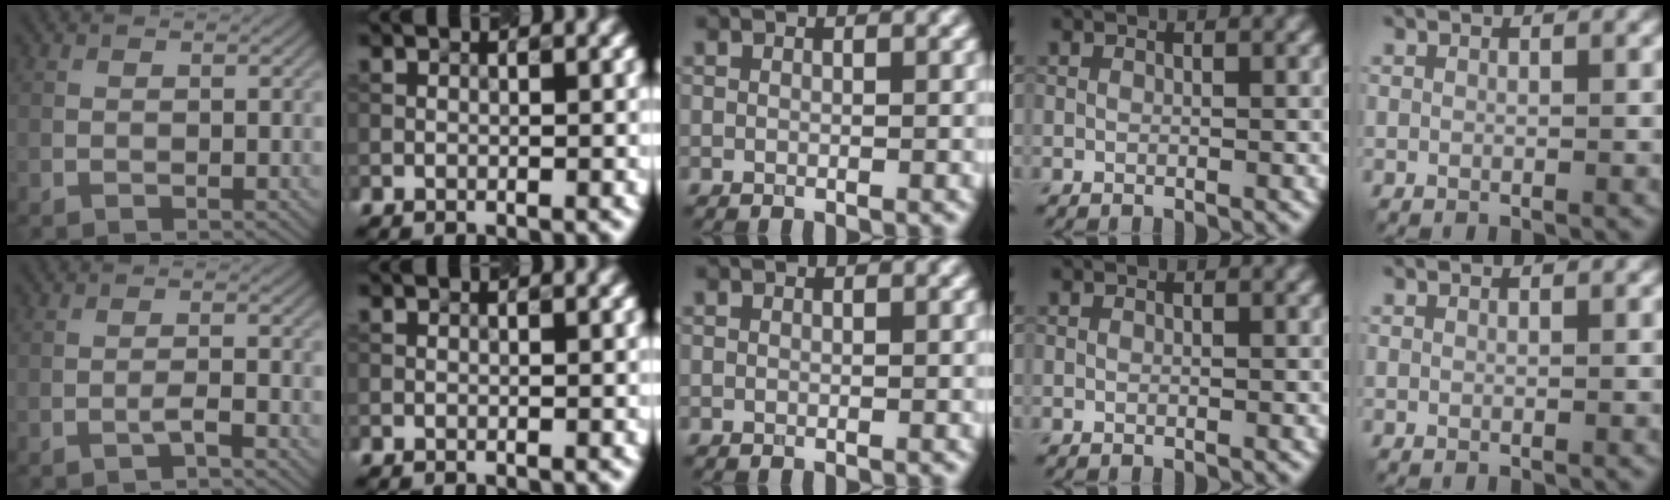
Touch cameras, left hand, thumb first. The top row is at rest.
{"thumb": {"total": 1.7, "force": [-1.0, 0.2, 1.3], "torque": [-0.024, 0.009, -0.022]}}